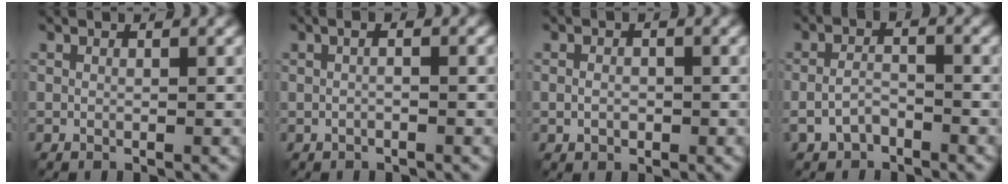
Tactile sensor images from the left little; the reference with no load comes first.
{"total": 2.5, "force": [0.4, 1.2, 2.2], "torque": [-0.020, 0.018, -0.012]}
{"total": 1.4, "force": [-0.6, 1.0, 0.8], "torque": [-0.014, -0.003, -0.011]}
{"total": 2.5, "force": [-1.7, 1.2, 1.3], "torque": [-0.029, 0.001, -0.036]}